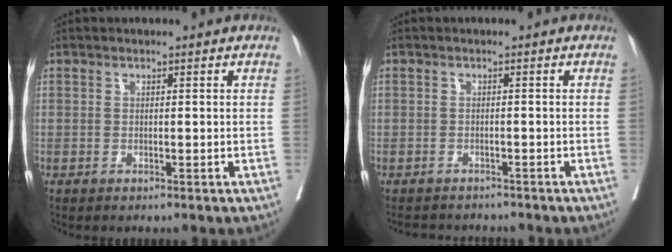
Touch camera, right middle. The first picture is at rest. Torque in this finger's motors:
{"motor_torque": [0.20, -0.45, 0.03, 0.01]}